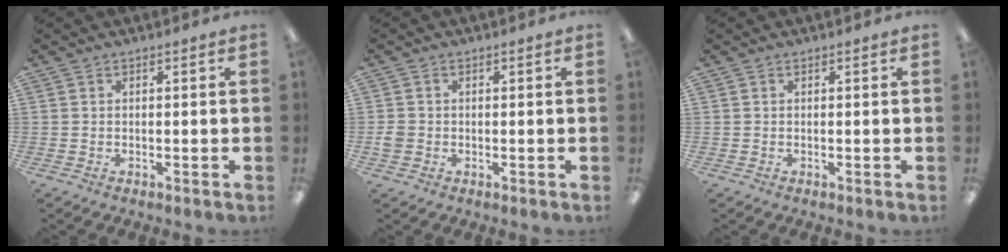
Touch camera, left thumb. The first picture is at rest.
{"total": 3.3, "force": [-0.5, 3.1, 1.1], "torque": [-0.011, 0.004, -0.010]}
{"total": 0.0}